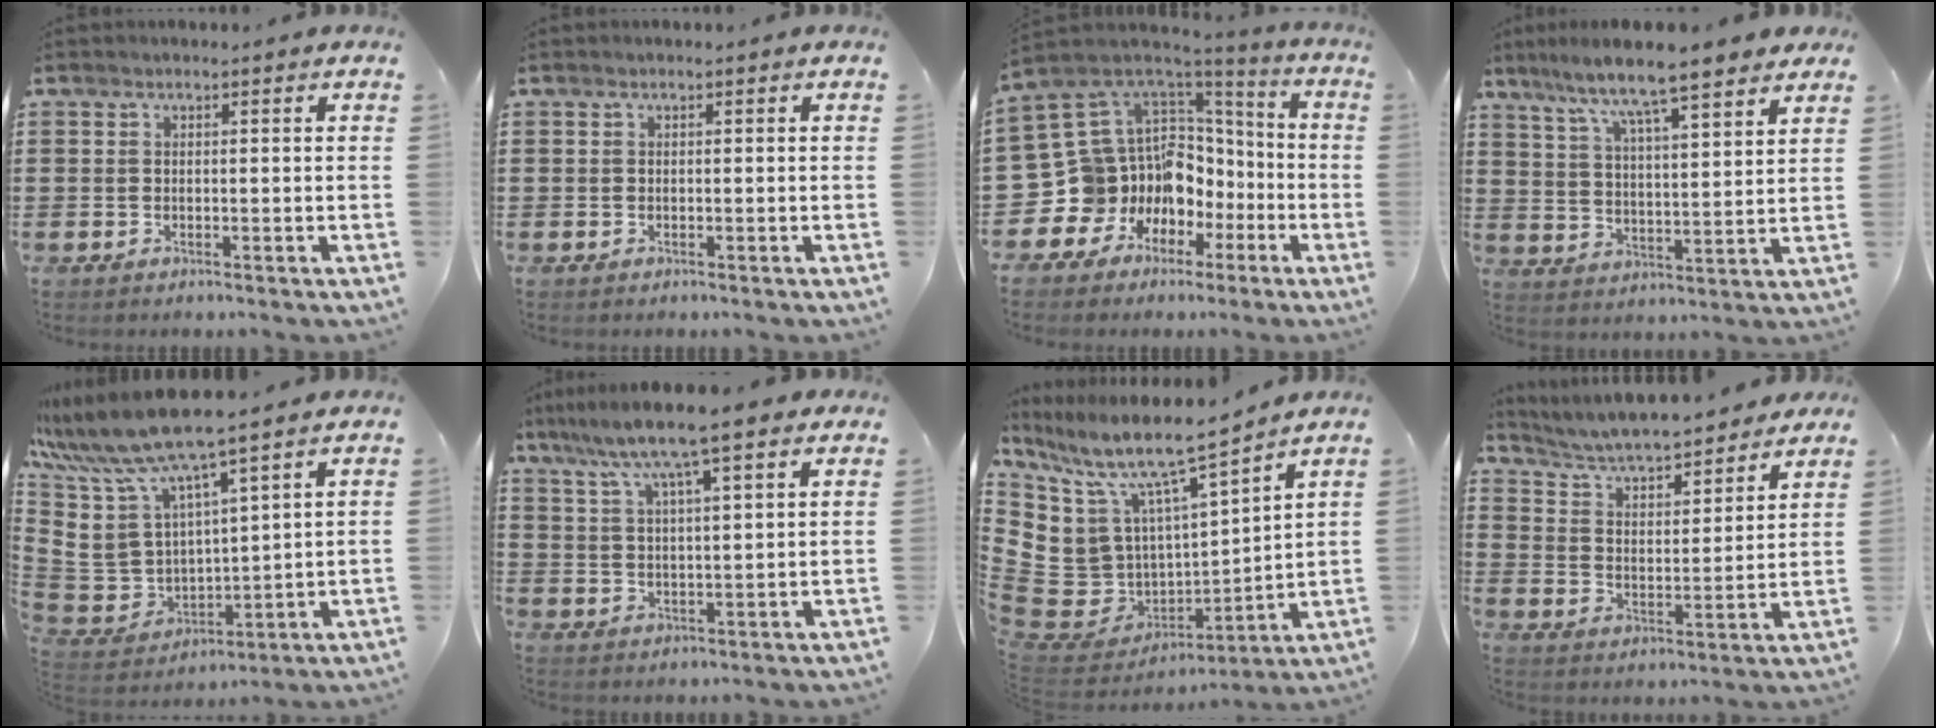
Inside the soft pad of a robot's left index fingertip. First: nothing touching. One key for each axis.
{"total": 0.0}
{"total": 12.8, "fx": -2.1, "fy": 12.2, "fz": 3.2, "tx": -0.119, "ty": -0.046, "tz": -0.006}
{"total": 7.2, "fx": 6.4, "fy": 0.3, "fz": 3.3, "tx": -0.092, "ty": -0.038, "tz": 0.105}
{"total": 11.4, "fx": 8.4, "fy": 4.5, "fz": 6.3, "tx": -0.188, "ty": -0.062, "tz": 0.148}
{"total": 8.5, "fx": 6.5, "fy": 0.4, "fz": 5.4, "tx": -0.123, "ty": -0.020, "tz": 0.112}
{"total": 12.0, "fx": 7.0, "fy": 7.7, "fz": 5.9, "tx": -0.176, "ty": -0.060, "tz": 0.125}
{"total": 5.4, "fx": 5.0, "fy": 0.6, "fz": 1.8, "tx": -0.058, "ty": -0.033, "tz": 0.081}